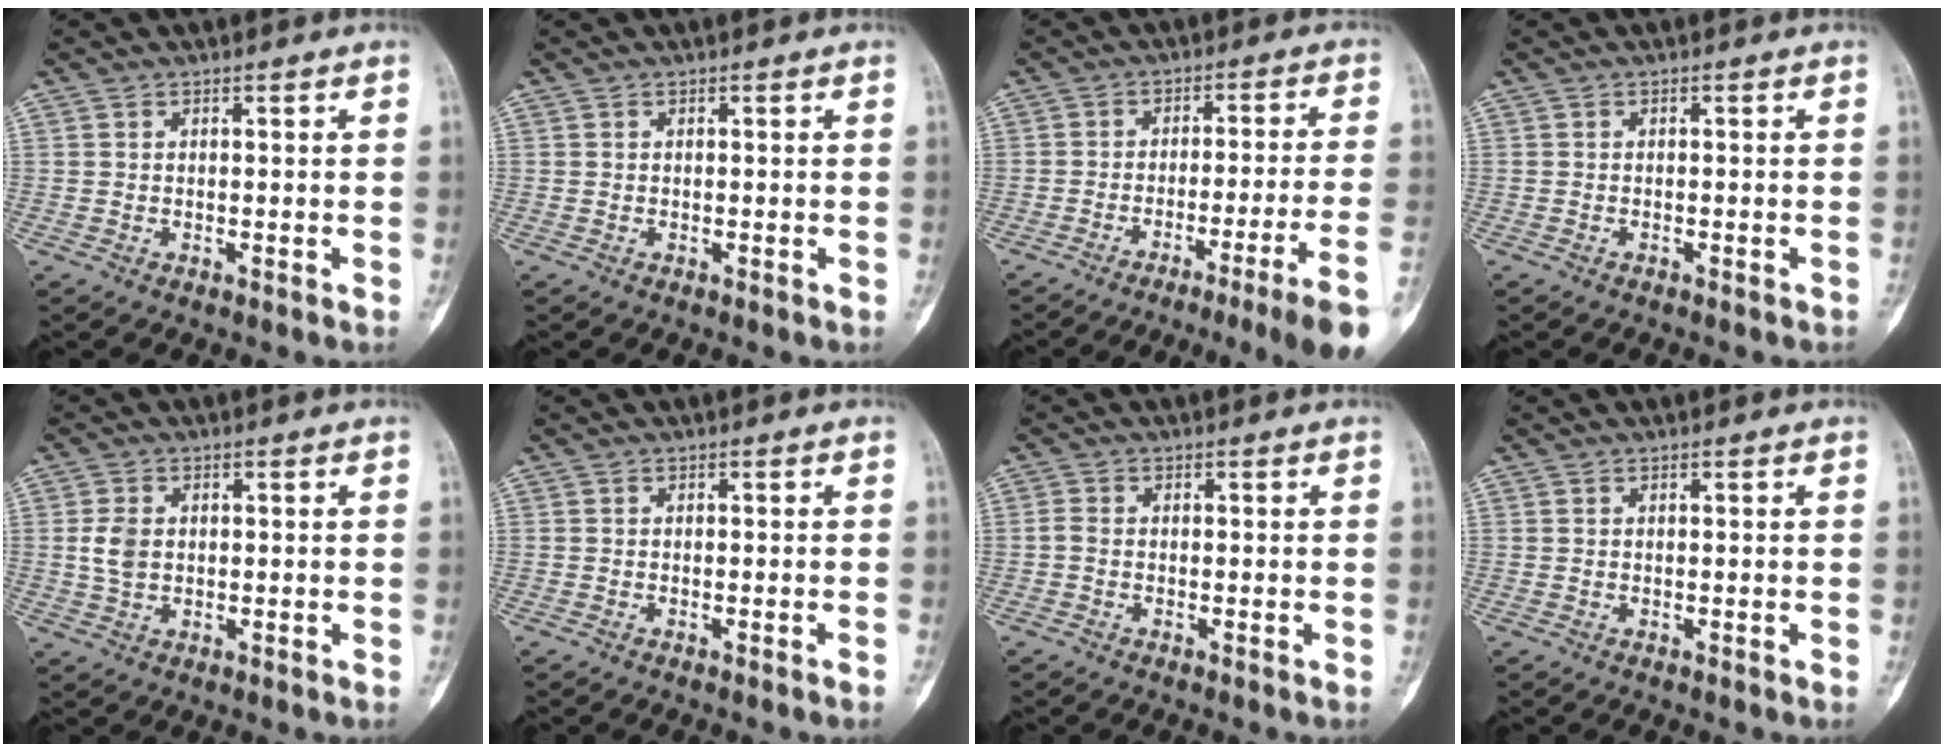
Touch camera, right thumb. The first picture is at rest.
{"total": 0.0}
{"total": 13.3, "force": [-8.4, -1.6, 10.2], "torque": [-0.139, 0.044, -0.116]}
{"total": 1.5, "force": [-1.2, 0.4, 0.7], "torque": [-0.018, 0.006, -0.010]}
{"total": 4.1, "force": [0.2, 2.9, 2.9], "torque": [-0.055, 0.004, 0.003]}
{"total": 0.9, "force": [-0.6, -0.2, 0.6], "torque": [-0.015, 0.006, -0.008]}
{"total": 1.4, "force": [-0.6, 0.8, 1.0], "torque": [-0.022, 0.002, -0.019]}
{"total": 0.0}